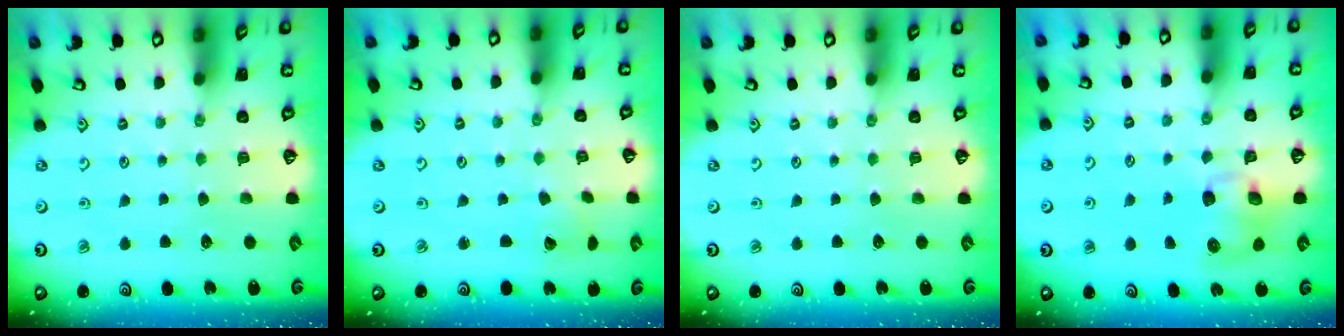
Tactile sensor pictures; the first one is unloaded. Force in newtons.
{"total": 2.3, "press": 2.3, "slide": 0.0}
{"total": 0.0}
{"total": 8.7, "press": 8.6, "slide": 1.0}